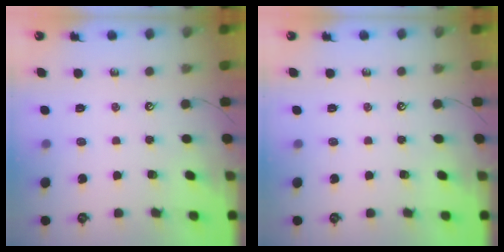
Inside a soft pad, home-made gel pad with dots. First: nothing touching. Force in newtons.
{"total": 0.0}